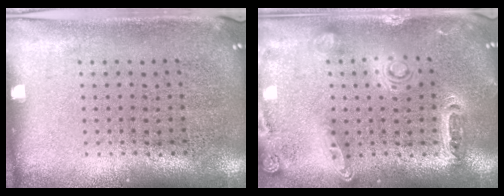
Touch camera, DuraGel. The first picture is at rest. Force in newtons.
{"total": 1.3, "press": 1.3, "slide": 0.2}